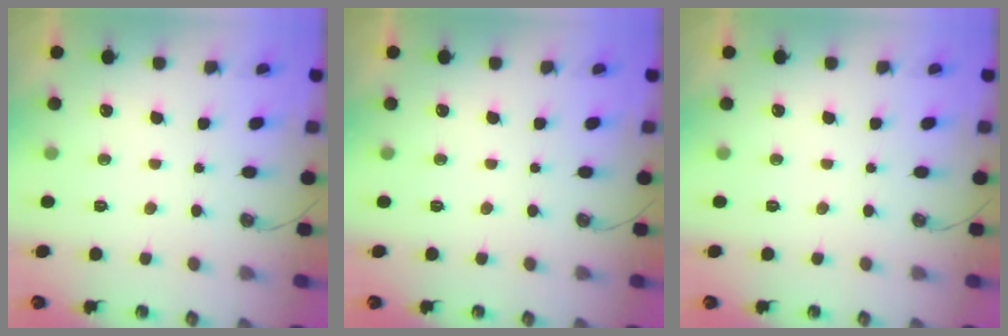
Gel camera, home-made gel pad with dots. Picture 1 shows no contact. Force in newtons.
{"total": 0.0}
{"total": 0.0}